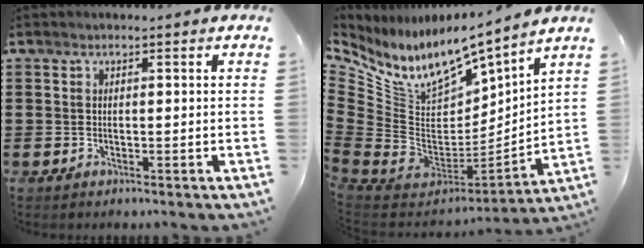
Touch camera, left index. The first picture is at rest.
{"total": 9.0, "force": [6.4, 4.3, 4.5], "torque": [-0.127, -0.062, 0.113]}